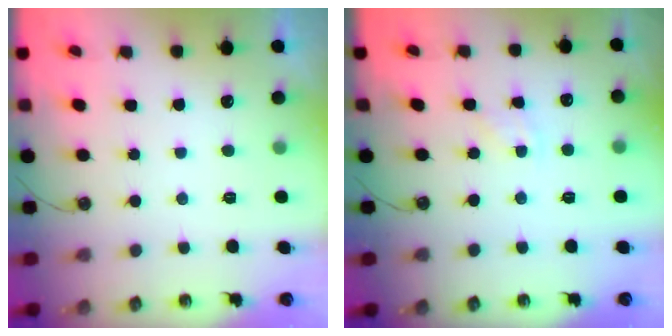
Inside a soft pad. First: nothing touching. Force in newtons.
{"total": 2.4, "press": 2.4, "slide": 0.4}